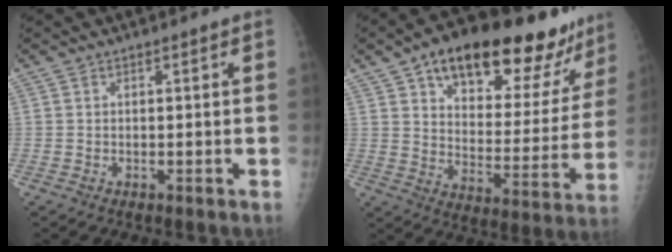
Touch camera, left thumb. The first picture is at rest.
{"total": 26.6, "force": [18.2, 11.2, 15.9], "torque": [-0.187, -0.053, 0.262]}